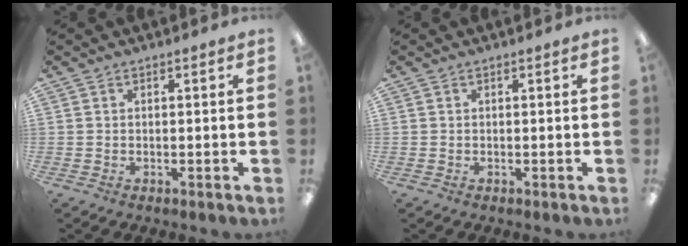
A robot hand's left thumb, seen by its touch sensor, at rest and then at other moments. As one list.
[{"total": 0.0}]